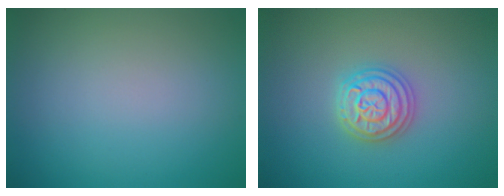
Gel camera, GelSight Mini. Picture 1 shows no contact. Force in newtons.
{"total": 3.6, "press": 3.6, "slide": 0.4}